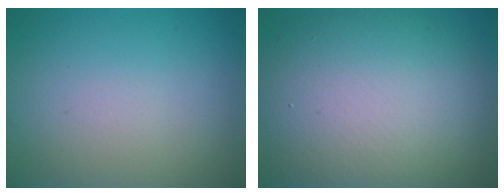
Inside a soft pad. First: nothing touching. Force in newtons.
{"total": 13.0, "press": 13.0, "slide": 0.6}